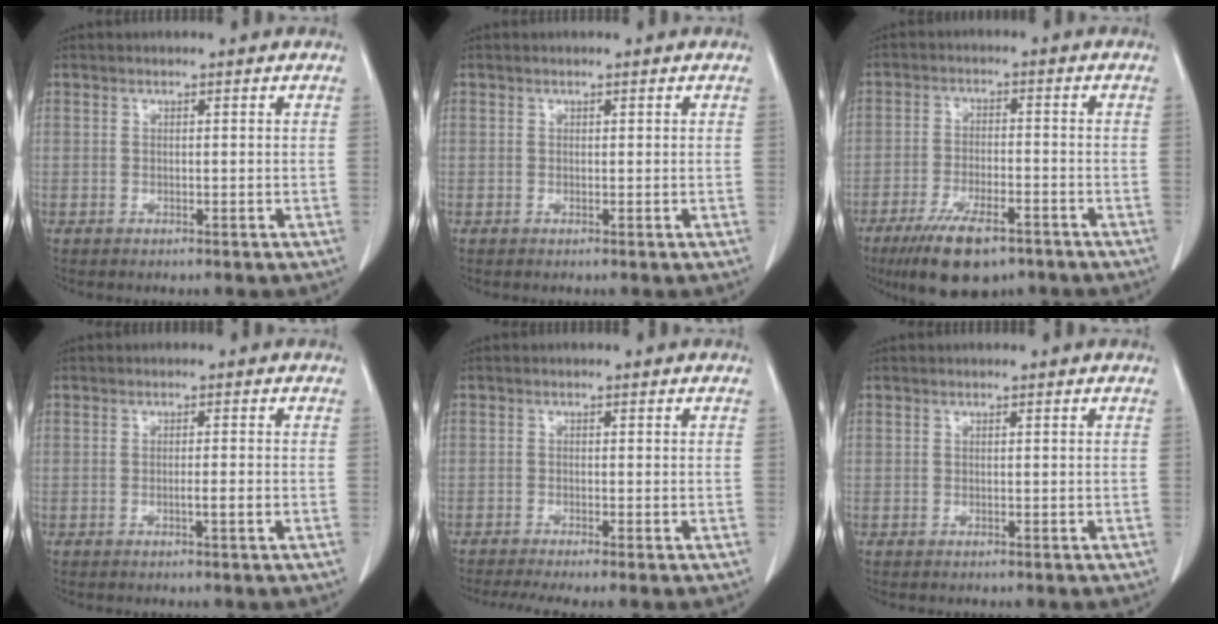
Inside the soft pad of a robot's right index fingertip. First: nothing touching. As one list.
[{"total": 0.0}, {"total": 10.3, "force": [-7.0, 3.3, 6.8], "torque": [-0.122, -0.014, -0.115]}, {"total": 1.7, "force": [-0.6, -0.1, 1.6], "torque": [-0.028, -0.001, -0.010]}, {"total": 4.3, "force": [-3.3, 0.2, 2.8], "torque": [-0.044, -0.009, -0.056]}, {"total": 0.0}]